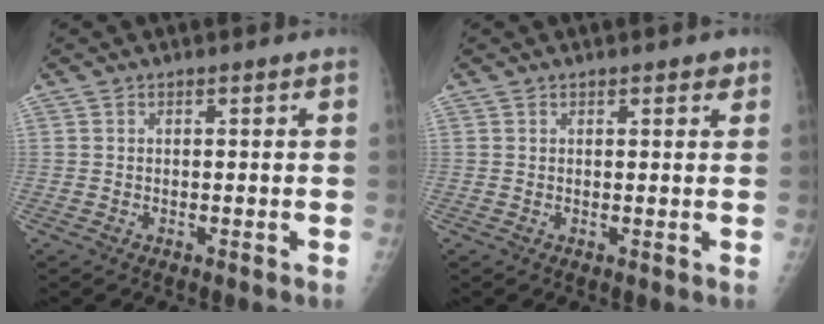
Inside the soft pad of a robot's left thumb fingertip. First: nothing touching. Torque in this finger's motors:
{"motor_torque": [-0.39, 0.20, 0.11, 0.01, 0.06]}